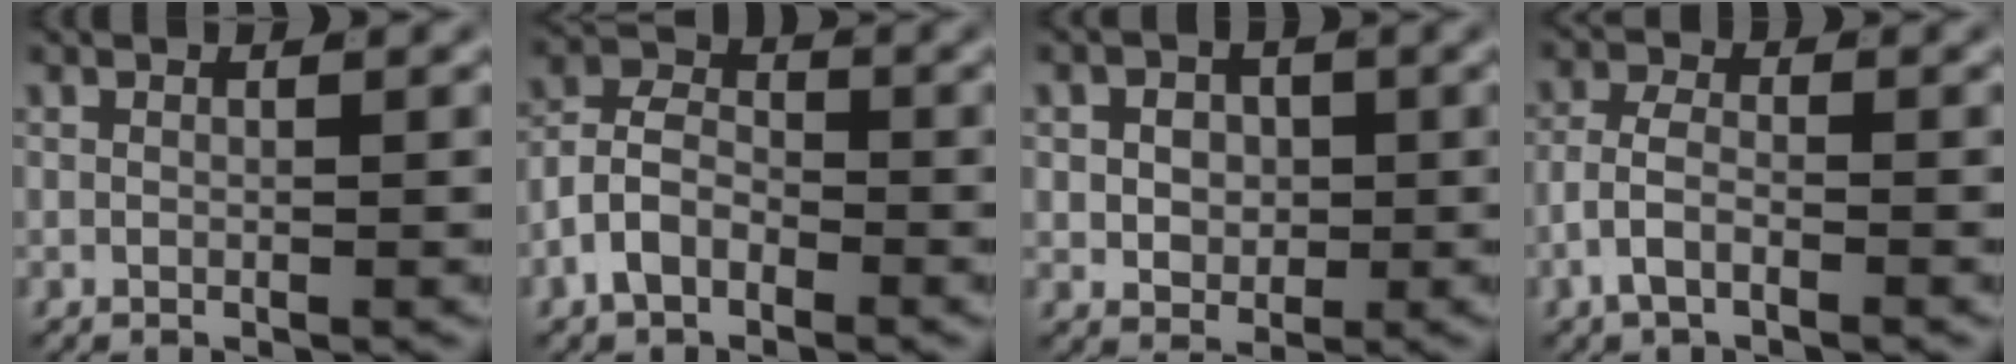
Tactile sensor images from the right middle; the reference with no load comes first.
{"total": 4.6, "force": [-1.9, 3.2, 2.7], "torque": [-0.040, -0.004, -0.042]}
{"total": 3.4, "force": [-0.2, 2.9, 1.8], "torque": [-0.023, -0.013, 0.004]}
{"total": 2.9, "force": [-1.4, 1.4, 2.1], "torque": [-0.039, 0.000, -0.030]}